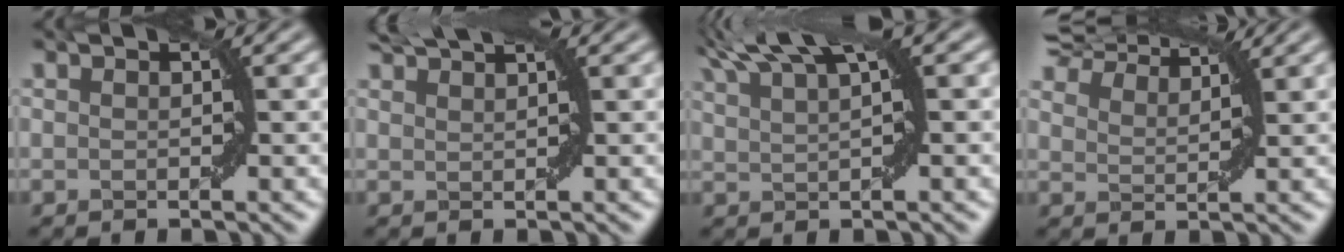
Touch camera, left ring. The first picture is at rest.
{"total": 3.0, "force": [2.5, 0.3, 1.5], "torque": [-0.015, 0.009, 0.040]}
{"total": 5.5, "force": [3.7, 1.2, 3.9], "torque": [-0.058, 0.025, 0.055]}
{"total": 8.7, "force": [8.0, 1.7, 3.2], "torque": [-0.071, 0.022, 0.106]}